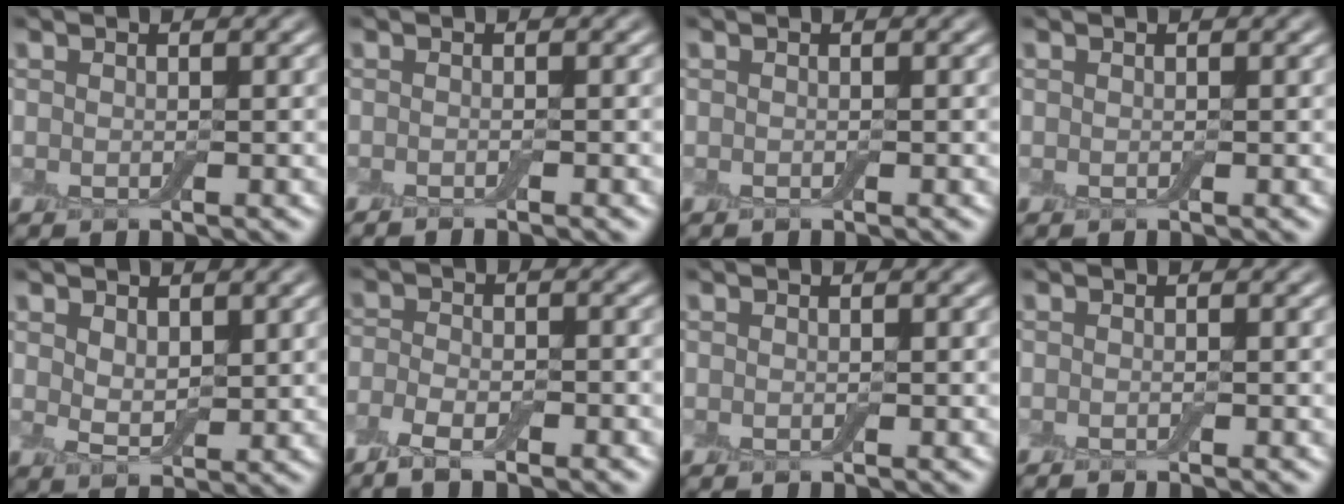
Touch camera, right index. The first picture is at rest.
{"total": 1.1, "force": [-0.9, 0.1, 0.7], "torque": [-0.004, -0.004, -0.016]}
{"total": 0.0}
{"total": 0.0}
{"total": 2.5, "force": [1.3, 1.4, 1.7], "torque": [-0.033, -0.006, 0.028]}
{"total": 3.9, "force": [-2.6, 1.5, 2.5], "torque": [-0.046, -0.003, -0.051]}
{"total": 0.0}
{"total": 0.7, "force": [-0.5, 0.1, 0.5], "torque": [-0.006, -0.004, -0.010]}